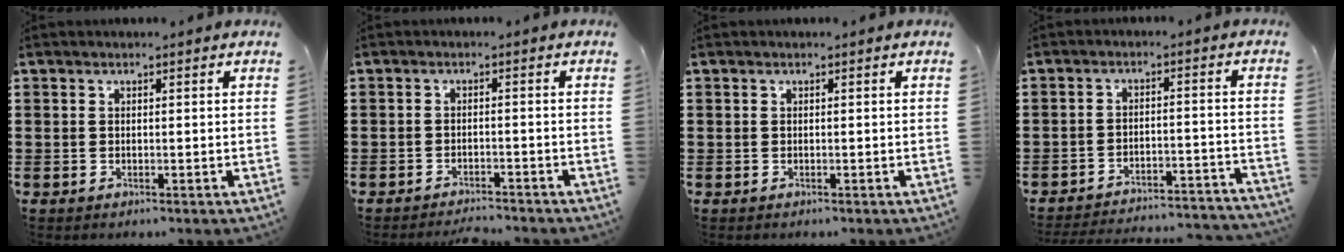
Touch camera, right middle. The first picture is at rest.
{"total": 2.1, "force": [-2.1, 0.0, 0.1], "torque": [-0.009, -0.002, -0.044]}
{"total": 0.0}
{"total": 4.1, "force": [-4.0, 0.0, 0.9], "torque": [-0.026, -0.004, -0.084]}